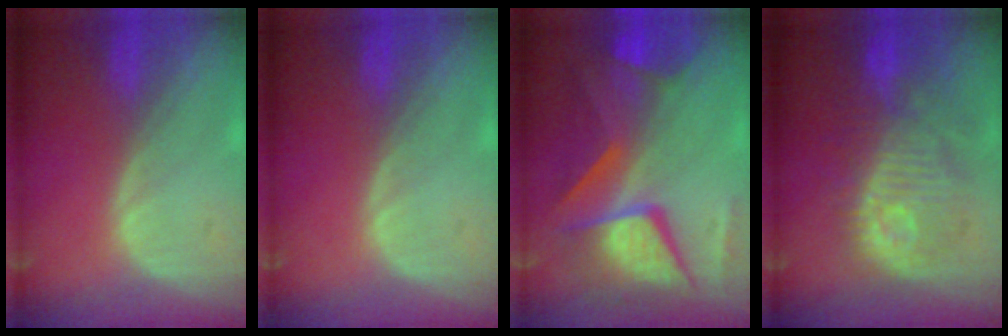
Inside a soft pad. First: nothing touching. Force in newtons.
{"total": 0.0}
{"total": 11.8, "press": 11.7, "slide": 1.2}
{"total": 10.5, "press": 10.2, "slide": 2.3}